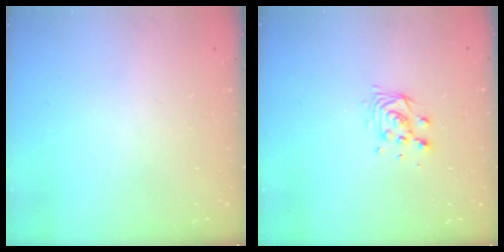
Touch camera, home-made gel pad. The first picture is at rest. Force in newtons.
{"total": 6.4, "press": 6.4, "slide": 0.3}